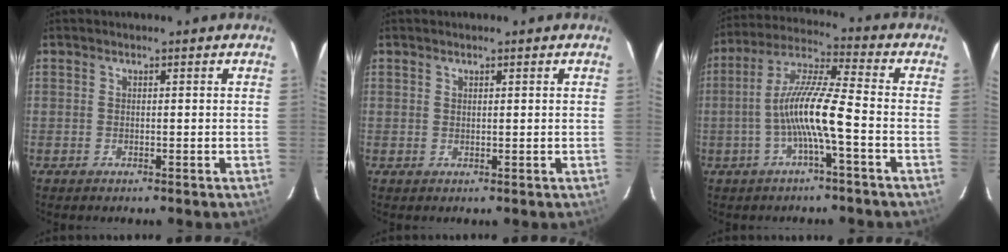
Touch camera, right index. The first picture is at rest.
{"total": 0.5, "force": [0.5, 0.2, 0.2], "torque": [-0.004, 0.001, 0.009]}
{"total": 10.3, "force": [-3.1, 0.4, 9.8], "torque": [-0.202, 0.013, -0.061]}